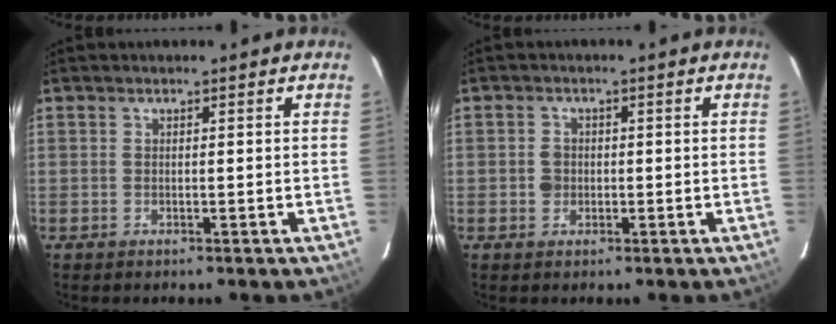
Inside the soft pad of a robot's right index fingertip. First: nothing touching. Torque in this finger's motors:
{"motor_torque": [0.32, 0.12, 0.11, 0.03]}